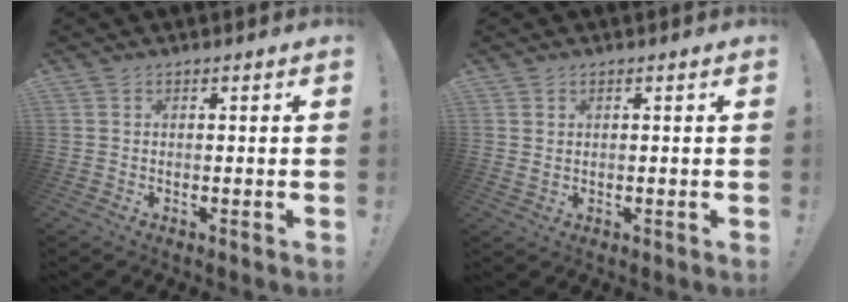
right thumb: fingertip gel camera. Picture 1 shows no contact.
{"total": 1.3, "force": [0.8, 0.7, 0.7], "torque": [-0.014, 0.002, 0.014]}